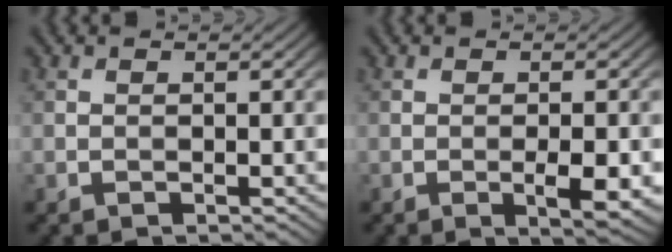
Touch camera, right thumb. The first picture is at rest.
{"total": 3.7, "force": [-1.1, 0.8, 3.5], "torque": [-0.058, -0.002, -0.011]}